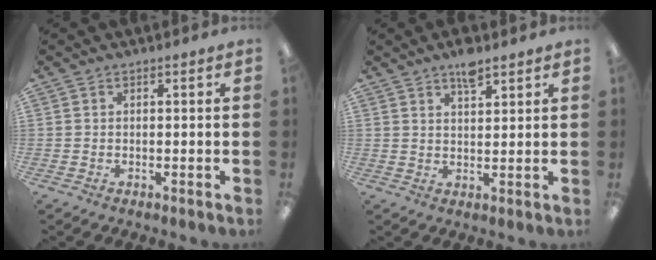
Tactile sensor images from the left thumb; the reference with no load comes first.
{"total": 5.1, "force": [3.8, 1.7, 2.9], "torque": [-0.039, -0.018, 0.064]}